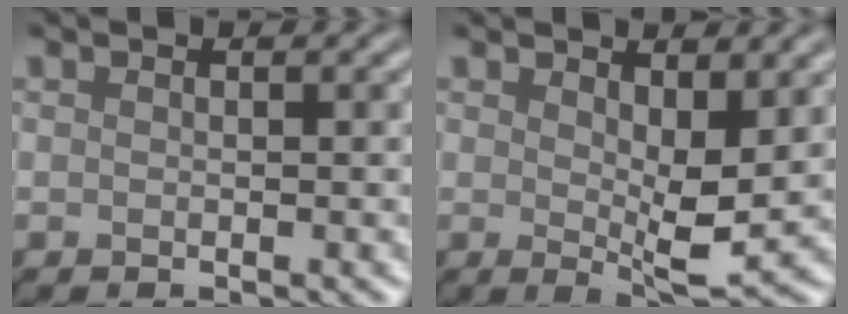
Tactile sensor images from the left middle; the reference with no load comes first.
{"total": 4.2, "force": [1.1, 1.2, 3.8], "torque": [-0.069, -0.015, 0.023]}